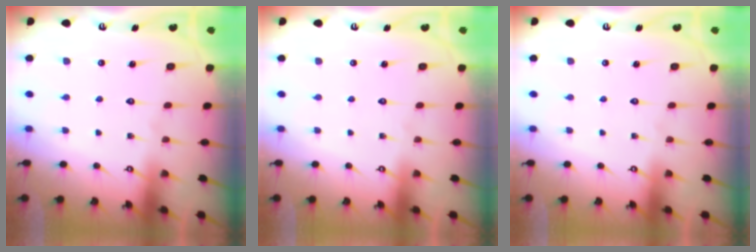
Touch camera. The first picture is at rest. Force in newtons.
{"total": 0.0}
{"total": 0.0}